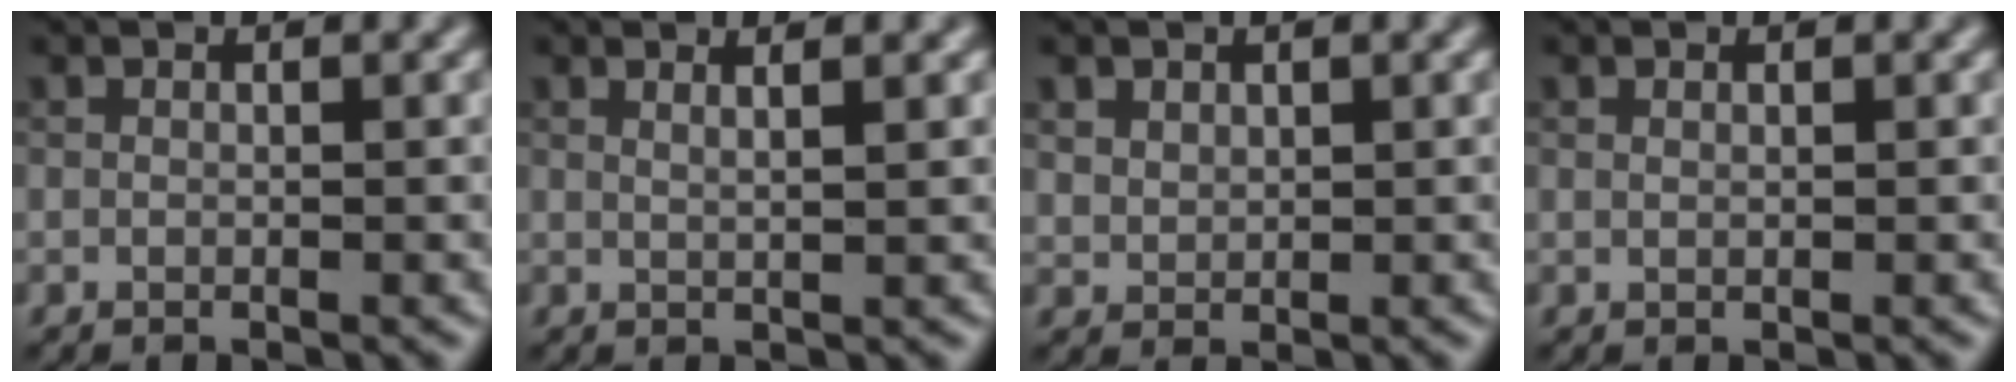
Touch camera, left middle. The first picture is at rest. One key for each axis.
{"total": 2.4, "fx": 1.3, "fy": 1.0, "fz": 1.8, "tx": -0.009, "ty": 0.006, "tz": -0.006}
{"total": 1.4, "fx": 0.8, "fy": 1.0, "fz": 0.4, "tx": -0.010, "ty": -0.003, "tz": 0.021}
{"total": 0.0}